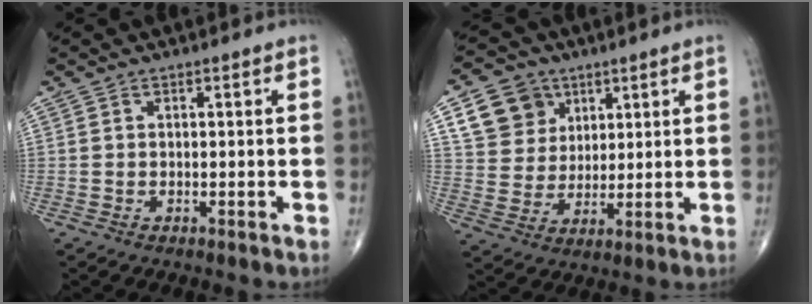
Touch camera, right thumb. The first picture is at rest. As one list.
[{"total": 10.8, "force": [5.0, 8.9, 3.5], "torque": [-0.035, -0.015, 0.096]}]